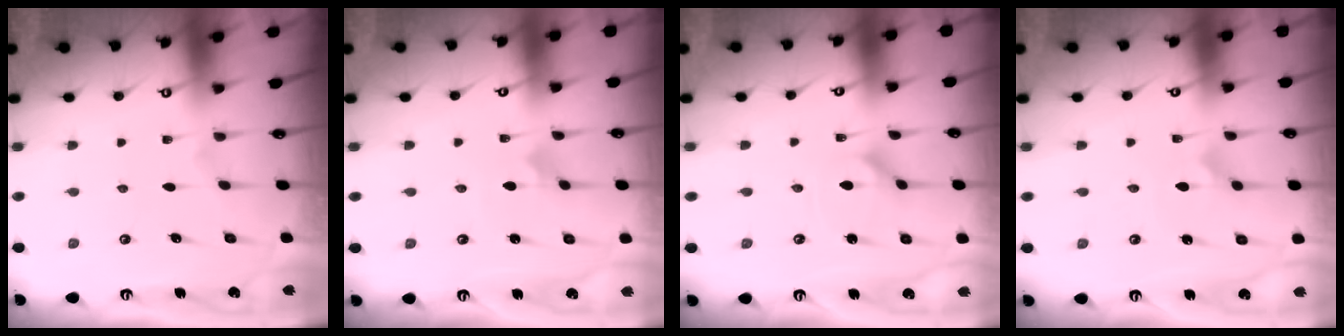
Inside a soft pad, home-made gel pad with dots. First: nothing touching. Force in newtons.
{"total": 2.3, "press": 2.3, "slide": 0.1}
{"total": 2.6, "press": 2.6, "slide": 0.3}
{"total": 2.4, "press": 2.4, "slide": 0.6}